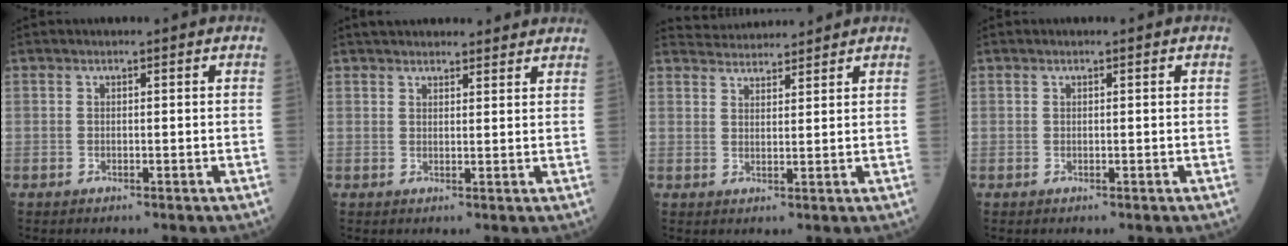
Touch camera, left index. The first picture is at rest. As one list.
[{"total": 10.7, "force": [9.8, 2.7, 3.5], "torque": [-0.034, 0.028, 0.120]}, {"total": 5.4, "force": [5.4, 0.4, 0.4], "torque": [-0.014, 0.031, 0.087]}, {"total": 0.0}]